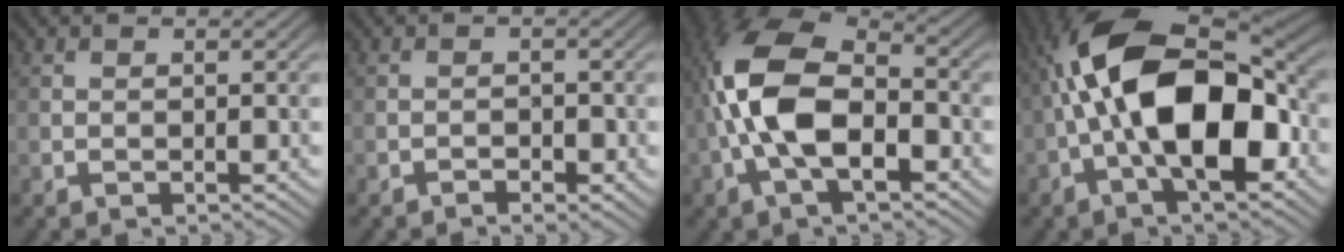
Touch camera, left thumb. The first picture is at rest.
{"total": 1.7, "force": [-1.0, 0.8, 1.1], "torque": [-0.014, 0.000, -0.018]}
{"total": 12.2, "force": [-2.4, 6.4, 10.1], "torque": [-0.221, 0.005, -0.056]}
{"total": 16.4, "force": [-1.4, 7.8, 14.4], "torque": [-0.242, 0.036, -0.045]}